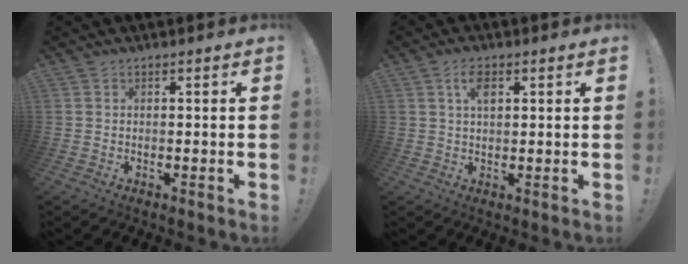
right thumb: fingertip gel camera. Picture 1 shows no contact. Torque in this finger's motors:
{"motor_torque": [-0.12, 0.45, 0.44, -0.16, 0.00]}